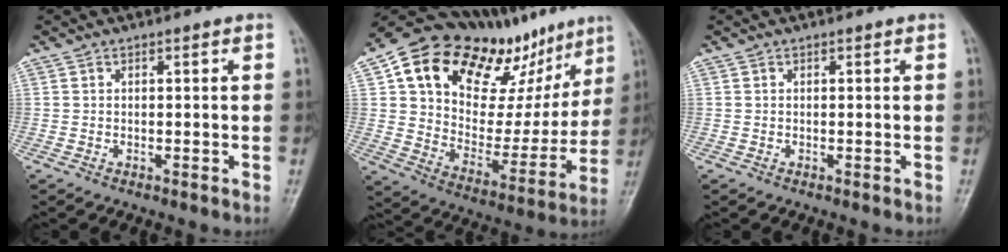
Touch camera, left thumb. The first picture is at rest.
{"total": 26.4, "force": [15.5, 15.1, 15.1], "torque": [-0.177, -0.013, 0.257]}
{"total": 0.0}